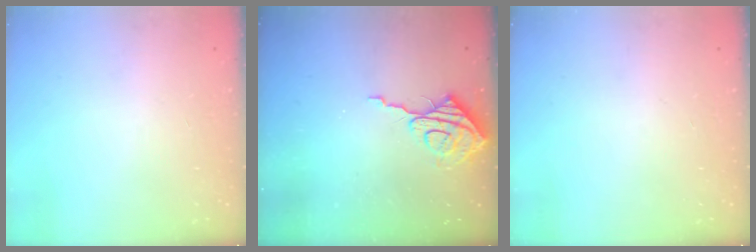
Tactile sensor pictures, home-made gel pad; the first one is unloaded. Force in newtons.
{"total": 9.5, "press": 9.4, "slide": 0.8}
{"total": 0.0}